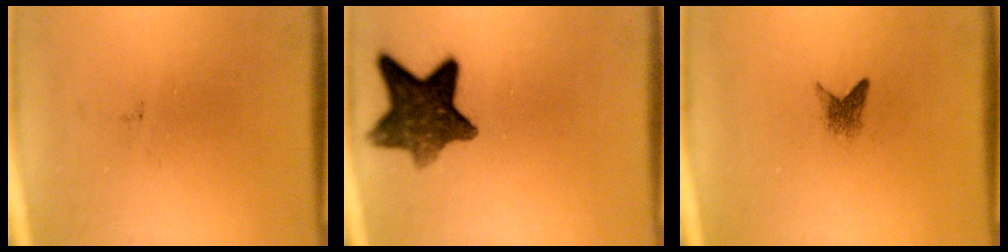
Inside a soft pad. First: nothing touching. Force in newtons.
{"total": 10.3}
{"total": 1.5}